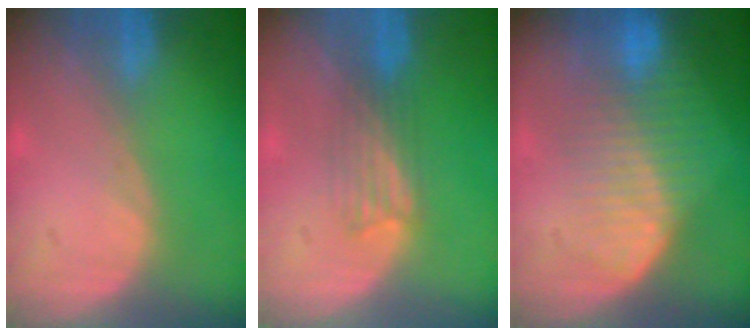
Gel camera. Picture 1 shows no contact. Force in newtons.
{"total": 3.0, "press": 2.8, "slide": 1.3}
{"total": 7.9, "press": 7.4, "slide": 2.5}